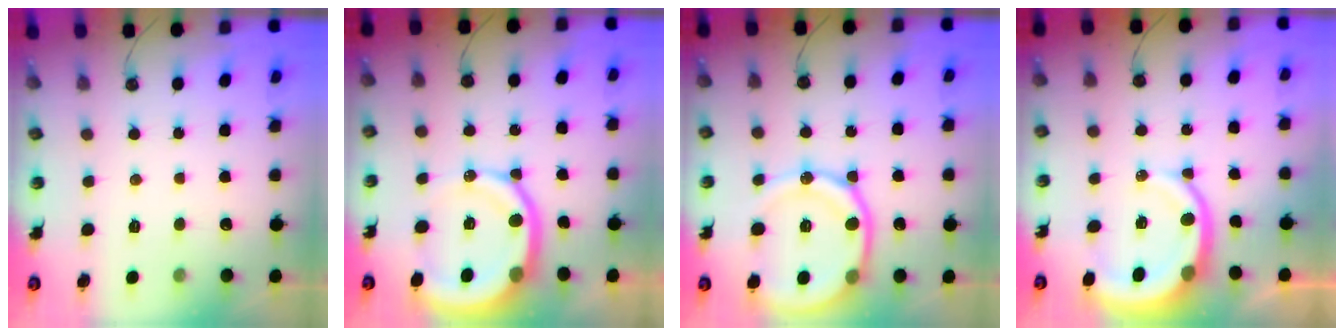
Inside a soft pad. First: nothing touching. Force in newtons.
{"total": 15.0, "press": 14.8, "slide": 2.0}
{"total": 16.1, "press": 16.1, "slide": 1.5}
{"total": 10.6, "press": 10.5, "slide": 1.2}